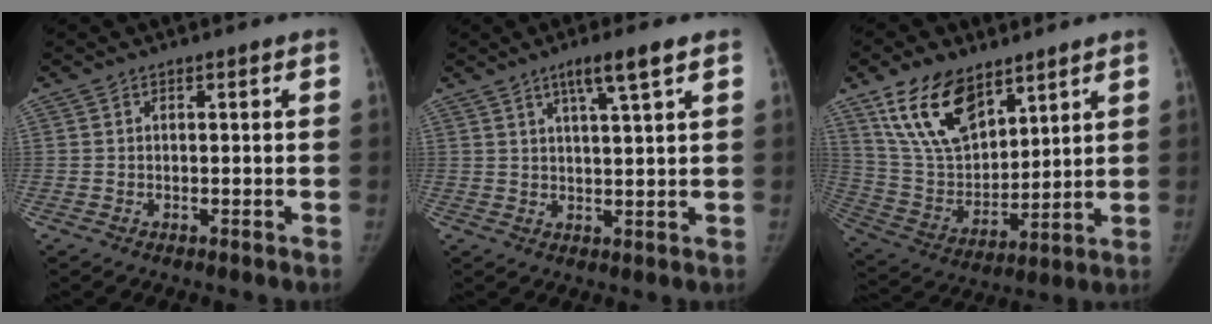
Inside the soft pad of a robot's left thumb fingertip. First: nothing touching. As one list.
[{"total": 6.0, "force": [3.5, 0.2, 4.9], "torque": [-0.087, -0.013, 0.062]}, {"total": 16.4, "force": [10.4, 8.4, 9.5], "torque": [-0.143, -0.047, 0.210]}]